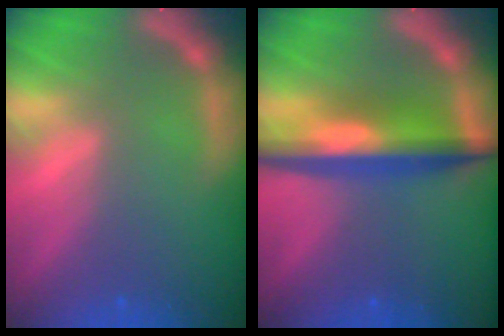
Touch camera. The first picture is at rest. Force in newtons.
{"total": 7.1}